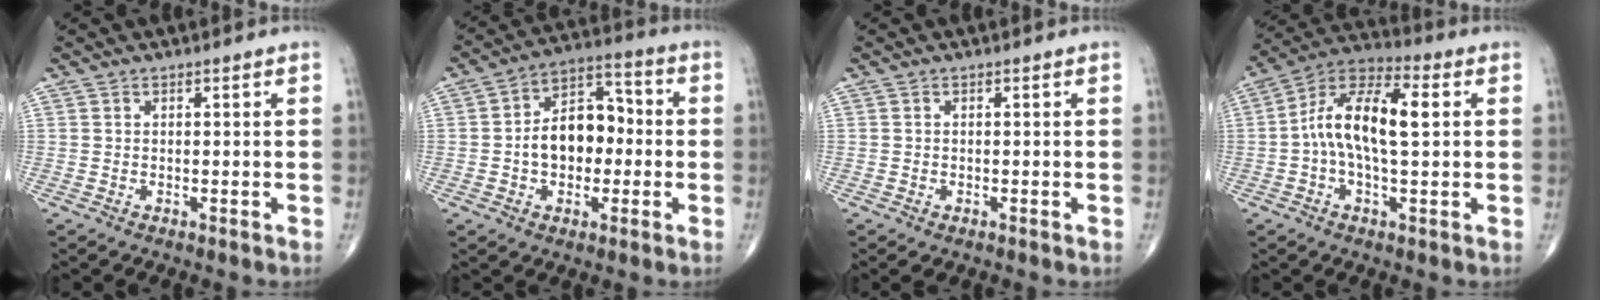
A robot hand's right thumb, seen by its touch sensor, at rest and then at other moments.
{"total": 12.2, "force": [-1.1, 8.3, 8.9], "torque": [-0.105, 0.040, -0.028]}
{"total": 1.2, "force": [-0.6, 0.7, 0.7], "torque": [-0.006, -0.001, -0.006]}
{"total": 14.1, "force": [1.1, 6.3, 12.6], "torque": [-0.225, 0.035, 0.010]}